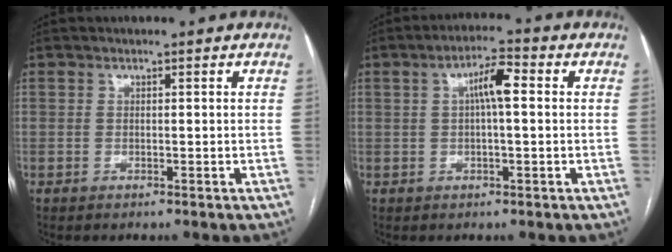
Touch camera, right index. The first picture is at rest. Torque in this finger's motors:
{"motor_torque": [0.52, -0.08, 0.25, 0.07]}